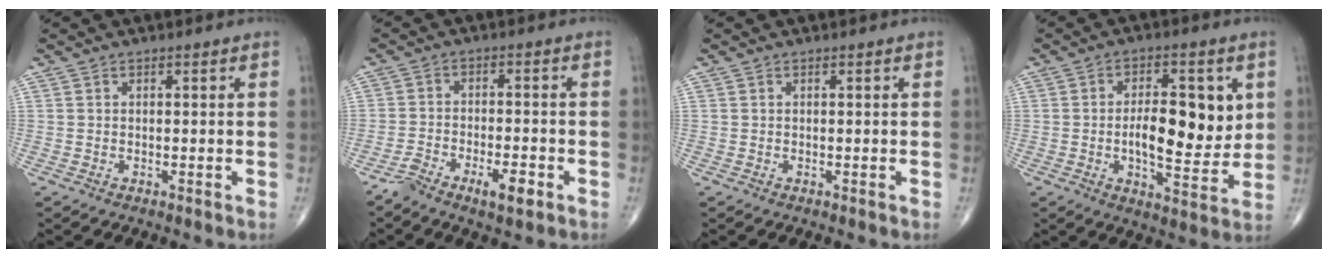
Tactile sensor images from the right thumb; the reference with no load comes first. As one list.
[{"total": 6.1, "force": [-3.8, 1.7, 4.4], "torque": [-0.084, 0.021, -0.063]}, {"total": 0.0}, {"total": 13.0, "force": [1.4, 5.9, 11.5], "torque": [-0.147, -0.012, 0.027]}]